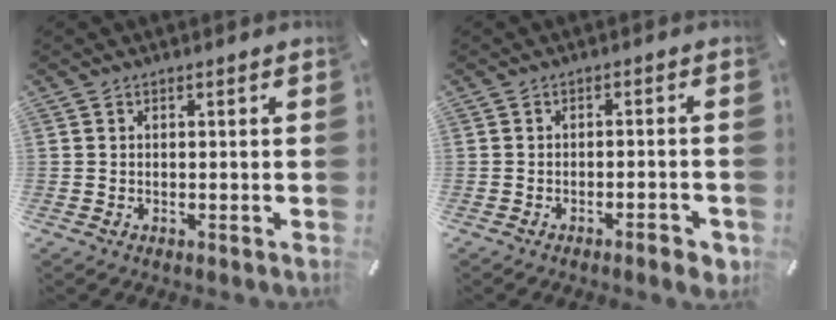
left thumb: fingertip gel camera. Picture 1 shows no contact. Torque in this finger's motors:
{"motor_torque": [-0.08, 0.23, 0.28, 0.20, 0.08]}